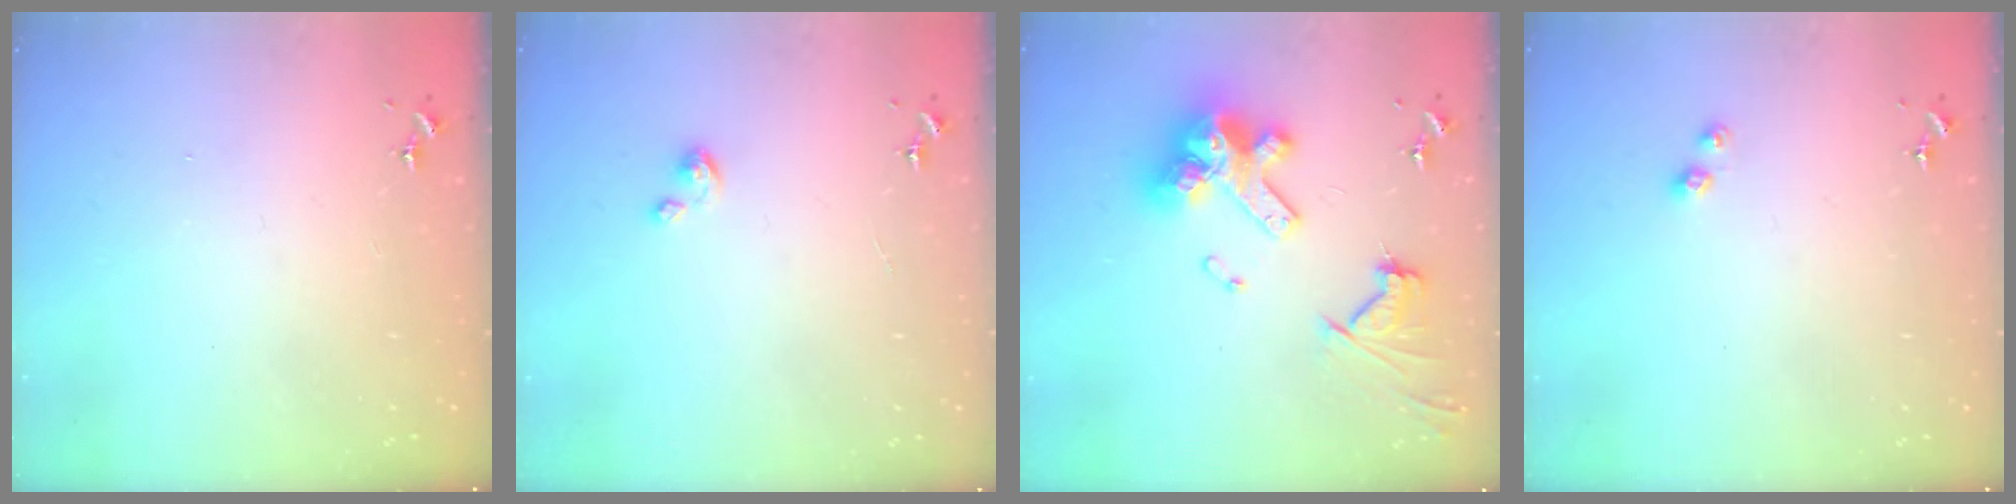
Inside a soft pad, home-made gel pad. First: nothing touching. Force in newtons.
{"total": 2.1, "press": 2.1, "slide": 0.1}
{"total": 20.0, "press": 19.8, "slide": 2.4}
{"total": 4.2, "press": 4.1, "slide": 0.7}